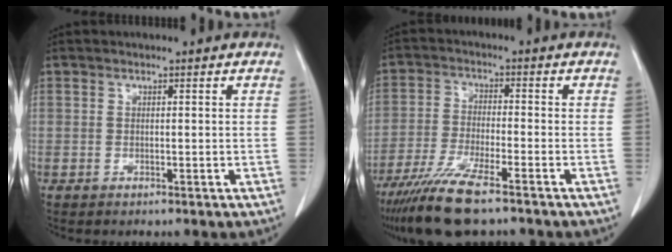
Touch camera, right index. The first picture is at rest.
{"total": 10.3, "force": [-7.6, 1.0, 6.9], "torque": [-0.135, -0.030, -0.136]}